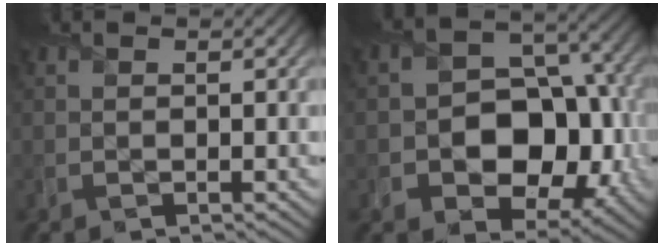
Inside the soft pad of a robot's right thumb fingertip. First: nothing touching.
{"total": 11.7, "force": [-2.3, 8.6, 7.7], "torque": [-0.108, -0.008, -0.047]}